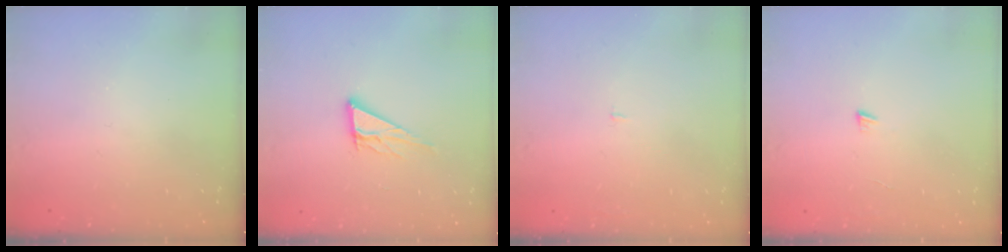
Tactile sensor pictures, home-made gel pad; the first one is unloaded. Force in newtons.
{"total": 9.0, "press": 8.9, "slide": 0.7}
{"total": 1.2, "press": 1.2, "slide": 0.1}
{"total": 3.1, "press": 3.1, "slide": 0.3}